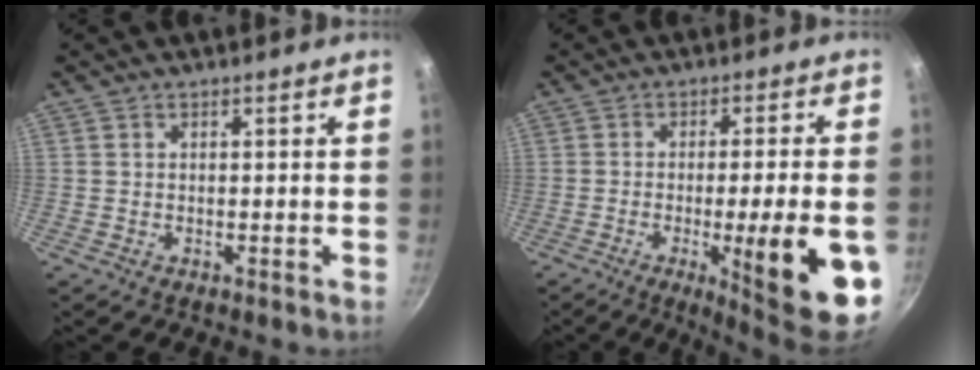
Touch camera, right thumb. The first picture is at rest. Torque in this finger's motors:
{"motor_torque": [-0.04, 1.12, 1.52, -0.17, 0.32]}